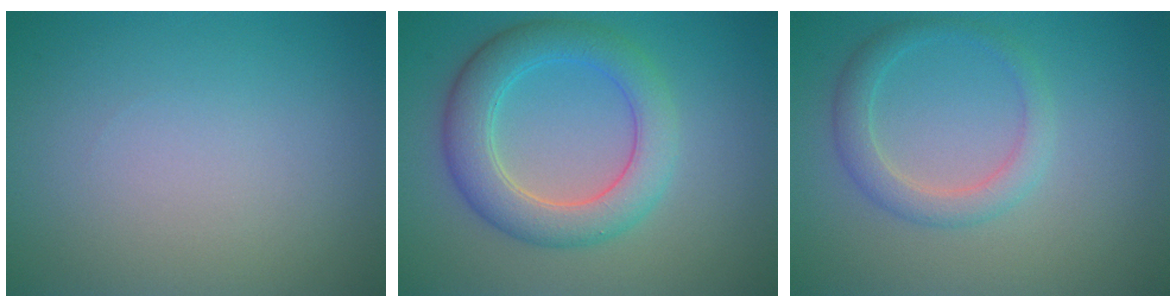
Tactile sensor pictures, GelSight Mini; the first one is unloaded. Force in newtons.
{"total": 5.5, "press": 5.5, "slide": 0.3}
{"total": 2.5, "press": 2.5, "slide": 0.1}